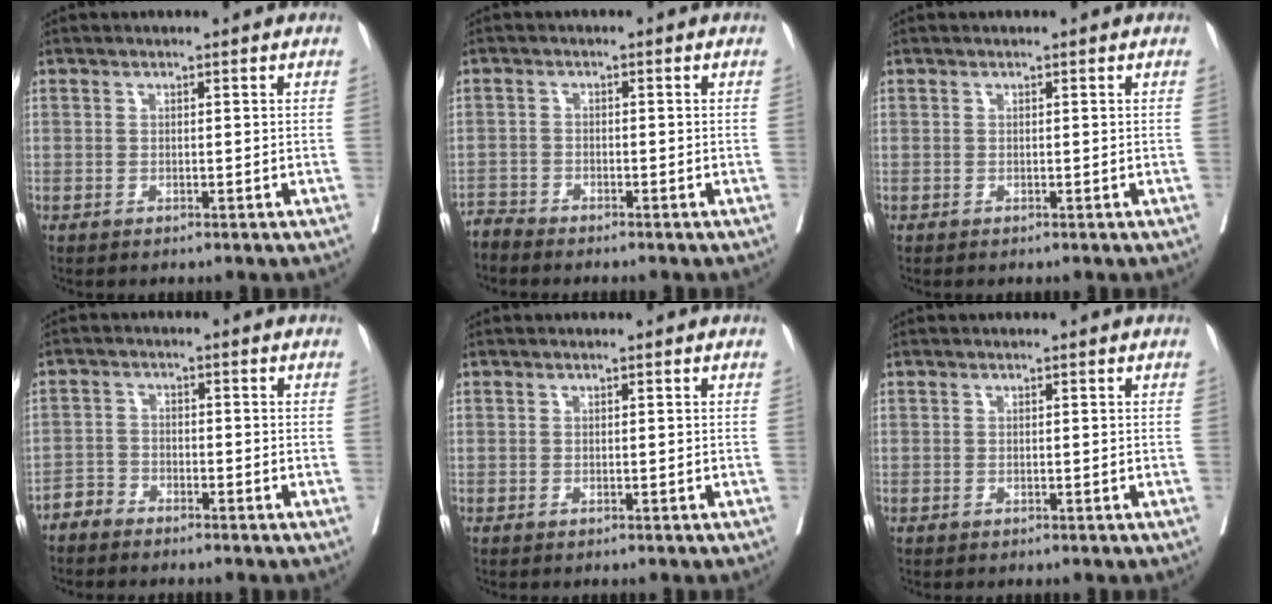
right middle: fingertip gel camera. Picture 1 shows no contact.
{"total": 2.0, "force": [-1.9, -0.2, -0.7], "torque": [0.020, -0.010, -0.039]}
{"total": 0.0}
{"total": 2.3, "force": [-2.1, 0.7, -0.3], "torque": [0.008, 0.000, -0.044]}
{"total": 0.0}
{"total": 0.0}